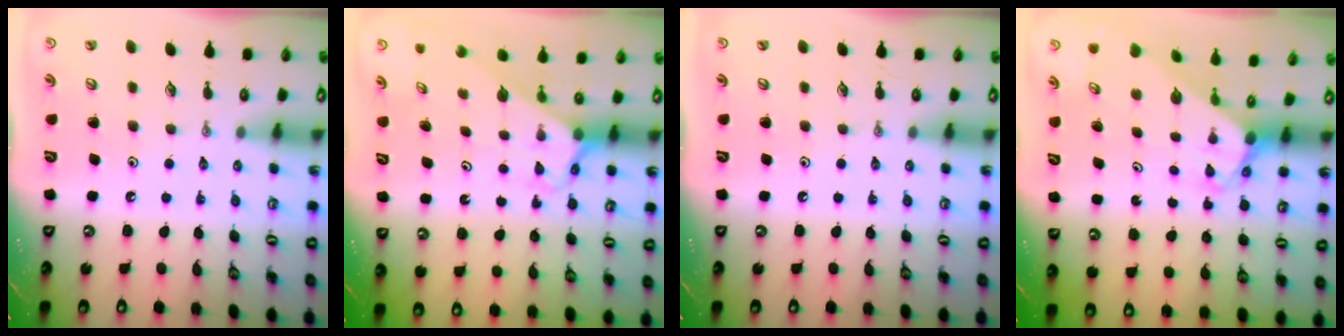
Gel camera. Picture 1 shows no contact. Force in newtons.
{"total": 2.6, "press": 2.6, "slide": 0.1}
{"total": 0.0}
{"total": 3.2, "press": 3.2, "slide": 0.2}